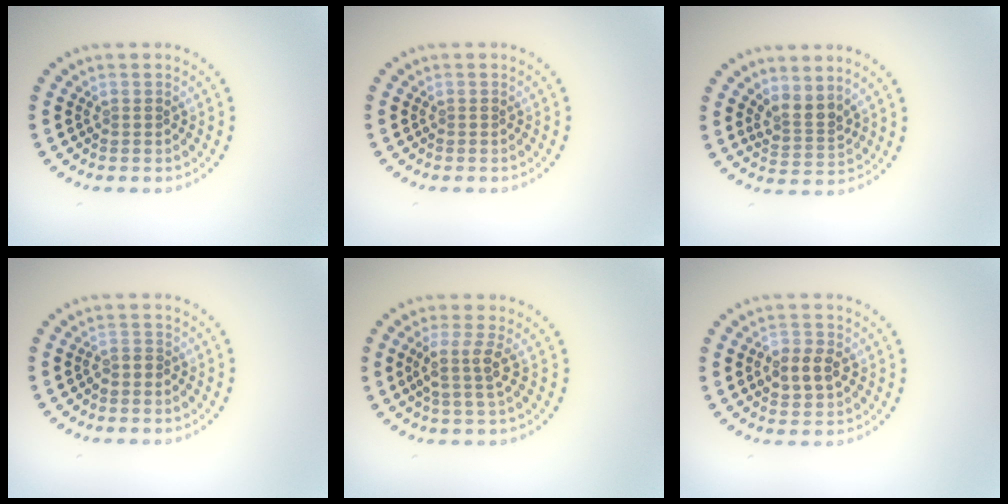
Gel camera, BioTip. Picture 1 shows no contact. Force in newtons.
{"total": 0.0}
{"total": 2.6, "press": 1.9, "slide": 1.7}
{"total": 0.6, "press": 0.4, "slide": 0.4}
{"total": 2.4, "press": 1.9, "slide": 1.5}
{"total": 2.9, "press": 2.9, "slide": 0.3}